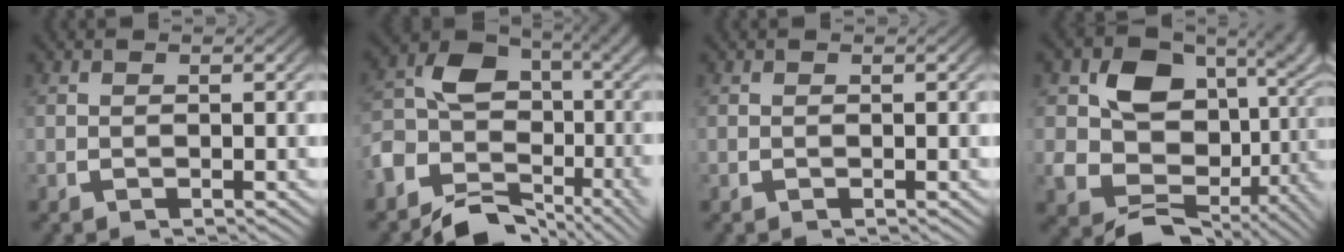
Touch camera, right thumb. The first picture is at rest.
{"total": 10.4, "force": [-2.9, 7.7, 6.2], "torque": [-0.116, -0.016, -0.059]}
{"total": 0.0}
{"total": 14.7, "force": [-1.1, 11.2, 9.4], "torque": [-0.179, -0.055, 0.003]}